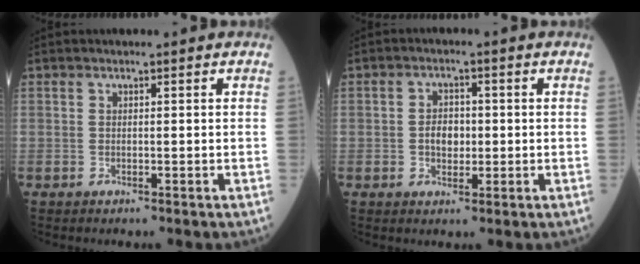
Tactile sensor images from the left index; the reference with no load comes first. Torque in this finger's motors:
{"motor_torque": [0.11, 0.02, 0.06, 0.02]}